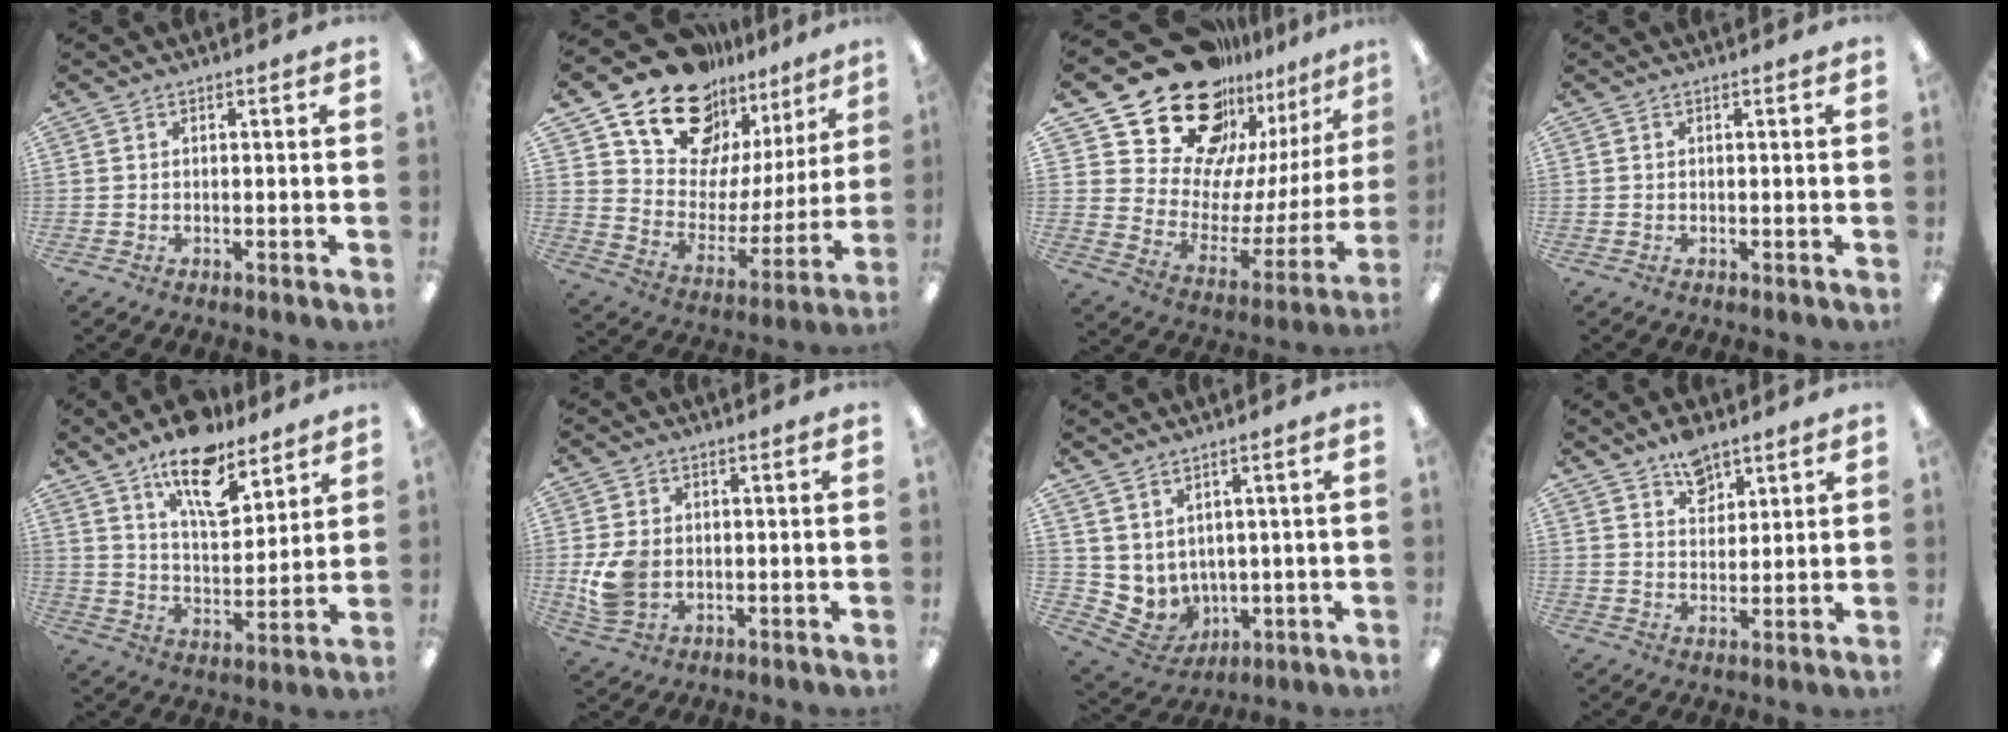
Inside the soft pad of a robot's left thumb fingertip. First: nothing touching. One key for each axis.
{"total": 18.9, "fx": 15.1, "fy": 10.1, "fz": 5.1, "tx": -0.106, "ty": -0.120, "tz": 0.272}
{"total": 26.1, "fx": 20.5, "fy": 13.0, "fz": 9.8, "tx": -0.158, "ty": -0.150, "tz": 0.383}
{"total": 0.0}
{"total": 15.0, "fx": 10.6, "fy": 6.4, "fz": 8.4, "tx": -0.126, "ty": -0.058, "tz": 0.183}
{"total": 8.1, "fx": -0.6, "fy": 6.4, "fz": 4.9, "tx": -0.110, "ty": 0.005, "tz": -0.010}
{"total": 5.4, "fx": 3.3, "fy": 4.3, "fz": 0.6, "tx": -0.036, "ty": -0.031, "tz": 0.074}
{"total": 7.1, "fx": 5.2, "fy": 4.0, "fz": 2.7, "tx": -0.029, "ty": -0.027, "tz": 0.091}